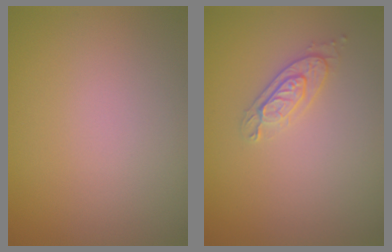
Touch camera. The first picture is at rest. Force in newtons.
{"total": 2.1, "press": 2.0, "slide": 0.6}